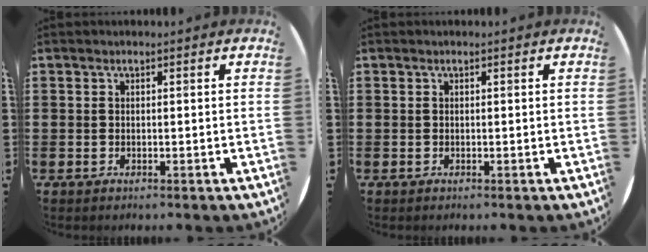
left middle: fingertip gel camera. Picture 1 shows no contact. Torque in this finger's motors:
{"motor_torque": [0.00, 0.00, 0.00, -0.01]}